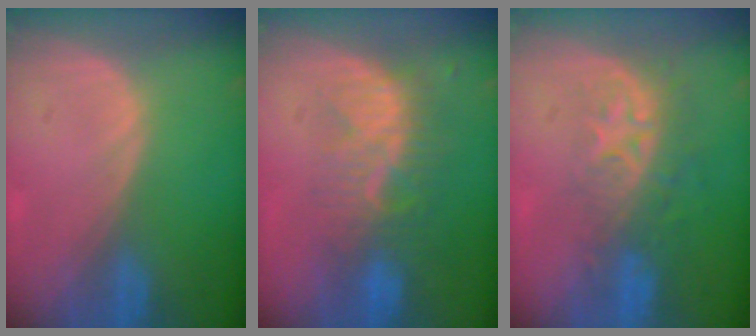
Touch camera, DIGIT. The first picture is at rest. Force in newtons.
{"total": 8.1, "press": 7.4, "slide": 3.5}
{"total": 8.7, "press": 7.2, "slide": 4.9}